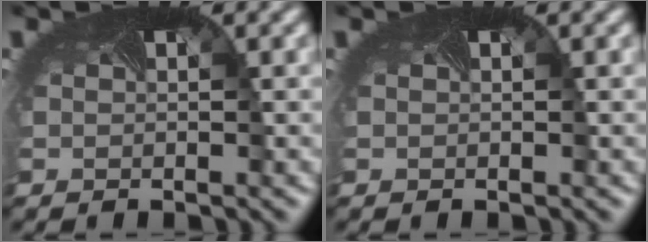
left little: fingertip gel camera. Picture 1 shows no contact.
{"total": 0.0}